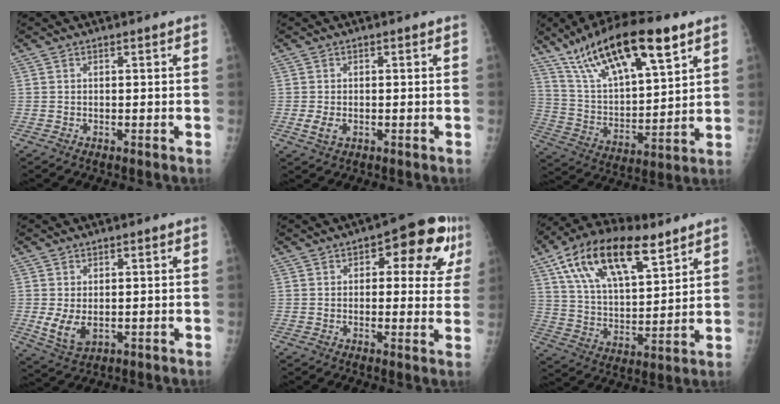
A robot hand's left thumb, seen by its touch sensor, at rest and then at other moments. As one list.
[{"total": 2.6, "force": [-0.7, 1.6, 1.9], "torque": [-0.042, -0.004, -0.011]}, {"total": 22.5, "force": [13.6, 7.4, 16.3], "torque": [-0.264, -0.035, 0.250]}, {"total": 5.4, "force": [-0.5, 3.3, 4.2], "torque": [-0.078, -0.014, 0.003]}, {"total": 12.6, "force": [4.6, 5.8, 10.1], "torque": [-0.080, 0.011, 0.050]}, {"total": 20.8, "force": [11.3, 9.5, 14.6], "torque": [-0.234, -0.025, 0.203]}]